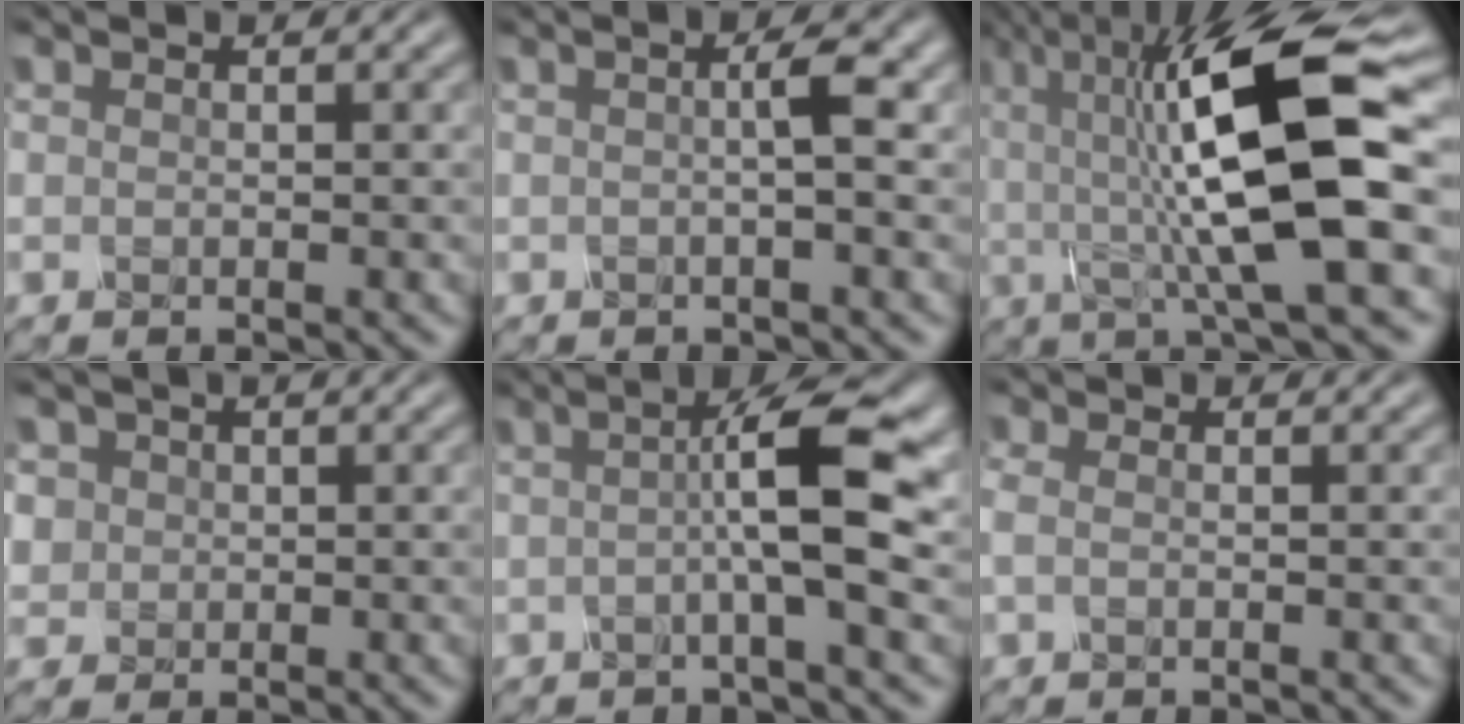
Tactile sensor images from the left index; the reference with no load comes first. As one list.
[{"total": 2.6, "force": [0.1, 0.4, 2.5], "torque": [-0.039, 0.004, -0.003]}, {"total": 13.1, "force": [1.5, 3.6, 12.5], "torque": [-0.217, 0.007, 0.022]}, {"total": 3.3, "force": [1.2, 2.9, 1.0], "torque": [-0.022, 0.013, 0.020]}, {"total": 7.5, "force": [0.6, 1.4, 7.4], "torque": [-0.108, 0.011, 0.000]}, {"total": 1.3, "force": [-0.2, 0.8, 1.0], "torque": [-0.029, 0.001, -0.010]}]